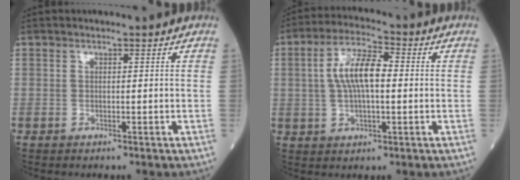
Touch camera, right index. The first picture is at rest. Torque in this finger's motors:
{"motor_torque": [0.27, 0.02, 0.36, 0.14]}